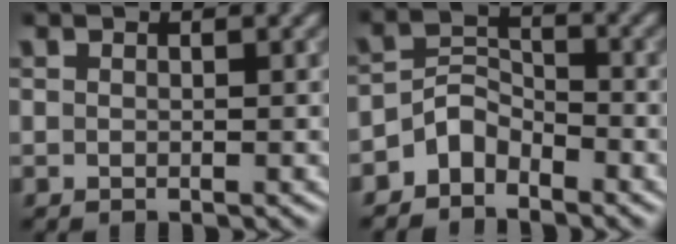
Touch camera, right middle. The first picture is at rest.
{"total": 3.0, "force": [-2.4, 1.6, 0.9], "torque": [-0.013, 0.013, -0.054]}